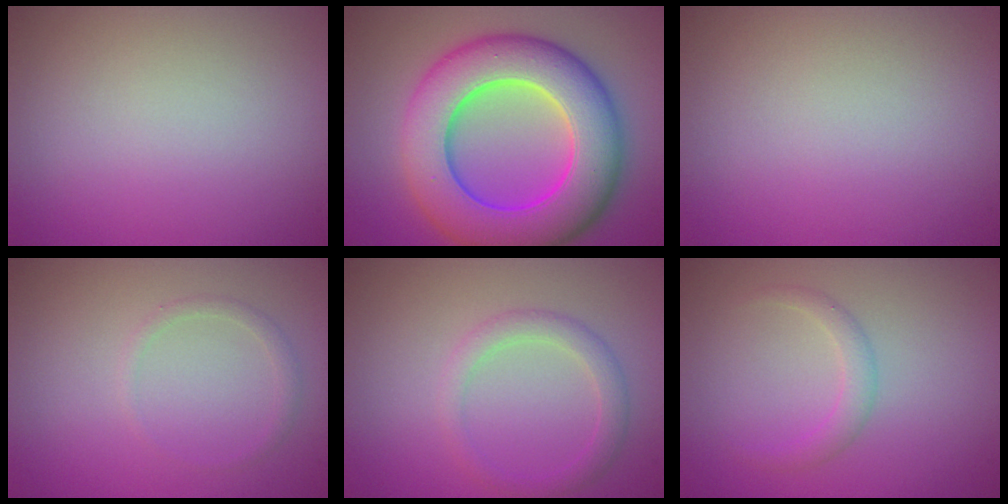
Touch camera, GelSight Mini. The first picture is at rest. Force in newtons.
{"total": 12.0, "press": 12.0, "slide": 0.5}
{"total": 0.0}
{"total": 1.0, "press": 1.0, "slide": 0.1}
{"total": 2.2, "press": 2.2, "slide": 0.1}
{"total": 1.5, "press": 1.5, "slide": 0.1}